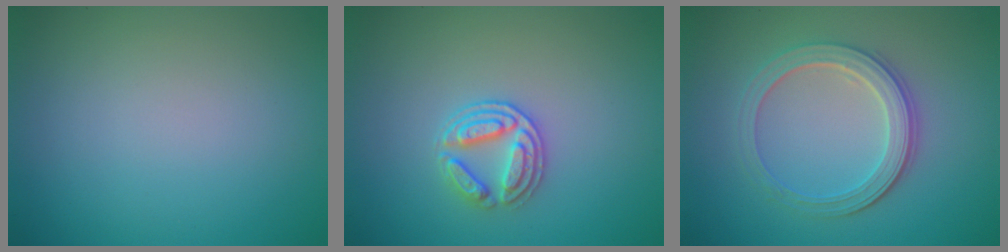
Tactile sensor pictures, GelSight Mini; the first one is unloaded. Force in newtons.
{"total": 2.9, "press": 2.7, "slide": 1.0}
{"total": 3.9, "press": 3.4, "slide": 1.9}